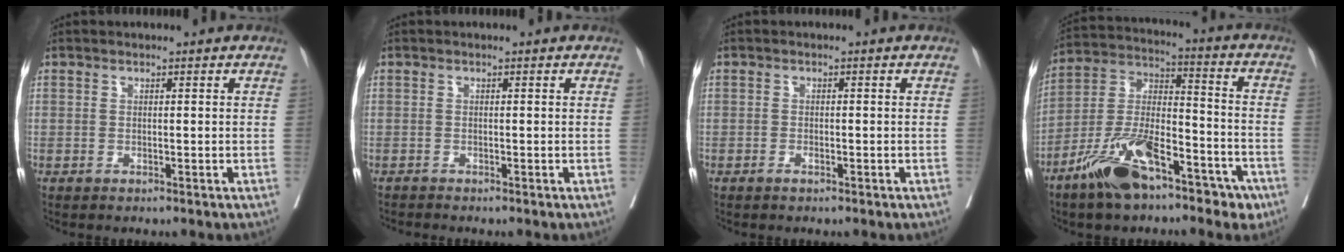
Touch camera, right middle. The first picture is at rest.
{"total": 4.7, "force": [-4.2, -2.2, -0.2], "torque": [-0.014, -0.013, -0.082]}
{"total": 1.0, "force": [-0.7, 0.4, 0.7], "torque": [-0.013, 0.000, -0.010]}
{"total": 15.9, "force": [-9.9, 6.1, 10.9], "torque": [-0.203, 0.012, -0.173]}